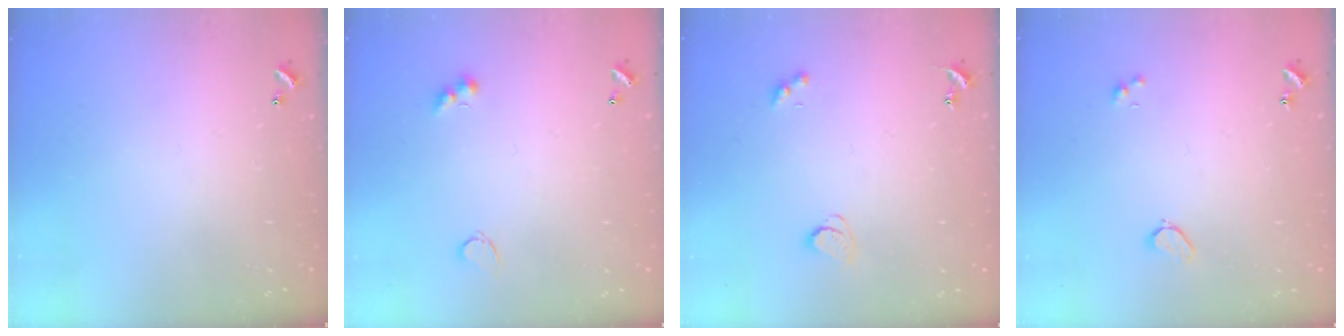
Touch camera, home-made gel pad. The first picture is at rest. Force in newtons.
{"total": 2.8, "press": 2.7, "slide": 0.7}
{"total": 2.3, "press": 2.2, "slide": 0.7}
{"total": 2.2, "press": 2.1, "slide": 0.6}